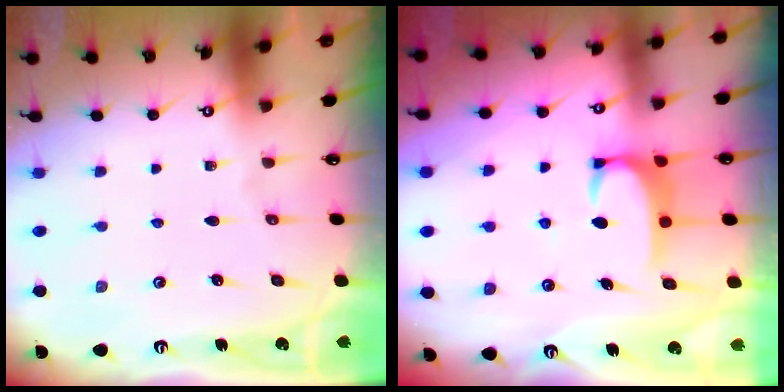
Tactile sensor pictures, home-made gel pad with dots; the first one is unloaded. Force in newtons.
{"total": 2.8, "press": 2.8, "slide": 0.3}